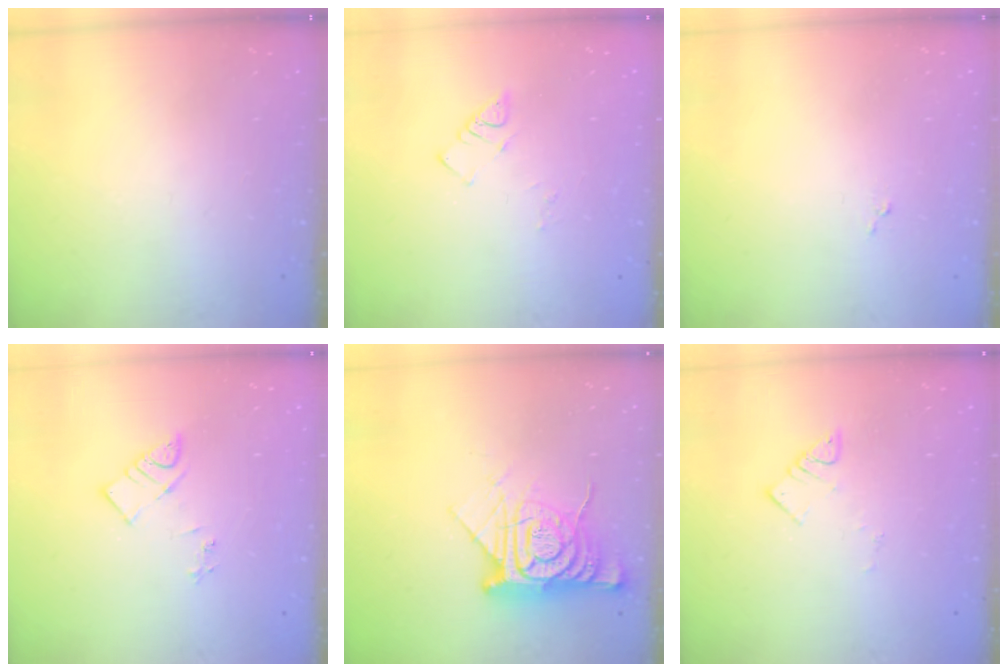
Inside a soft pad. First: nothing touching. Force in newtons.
{"total": 4.1, "press": 4.0, "slide": 0.7}
{"total": 3.5, "press": 3.5, "slide": 0.1}
{"total": 6.0, "press": 6.0, "slide": 0.2}
{"total": 14.6, "press": 14.5, "slide": 1.4}
{"total": 3.6, "press": 3.6, "slide": 0.3}